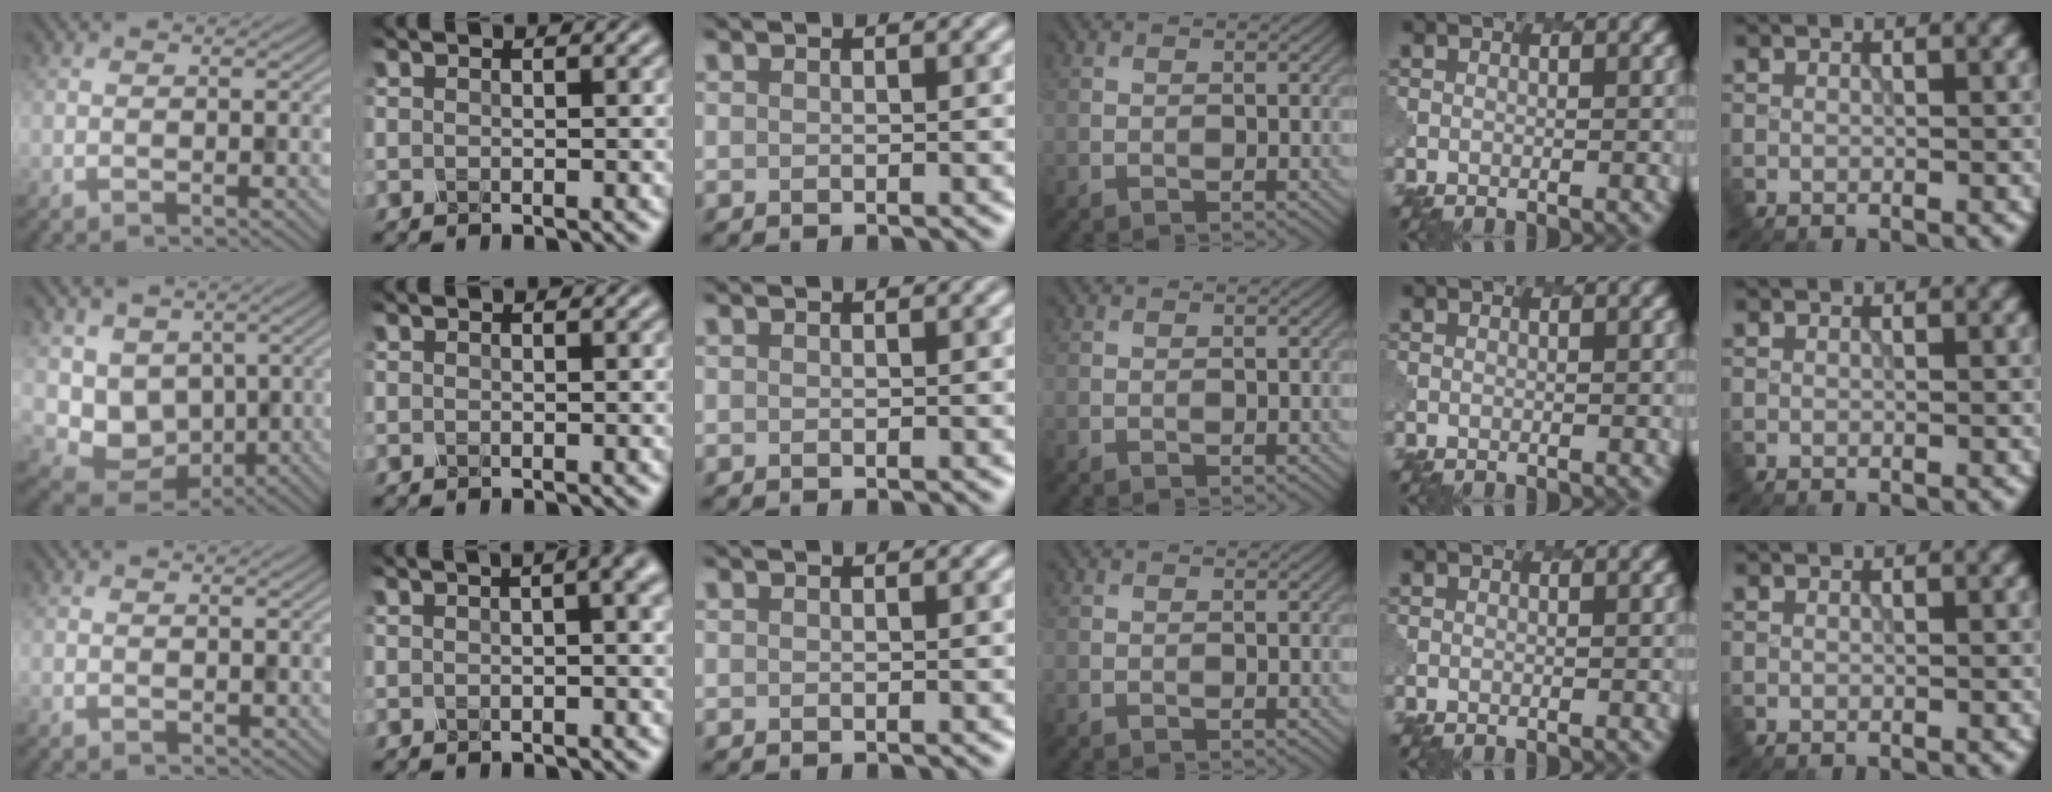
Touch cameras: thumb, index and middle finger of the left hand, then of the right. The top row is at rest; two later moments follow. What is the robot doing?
{"motion": "dispense", "object": "syringe"}